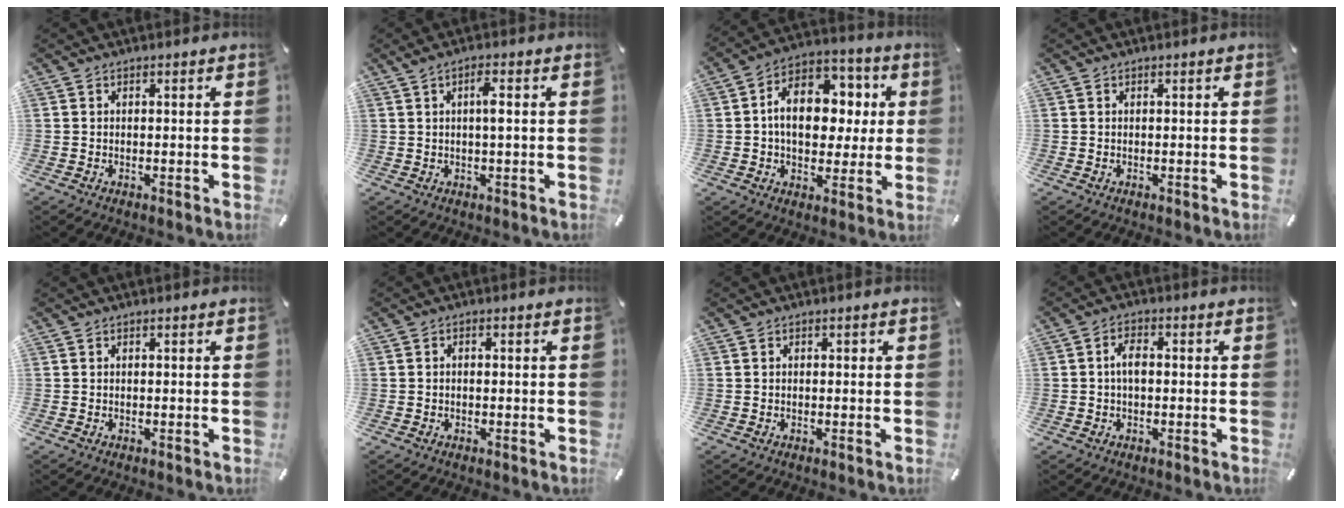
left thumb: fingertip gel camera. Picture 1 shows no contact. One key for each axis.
{"total": 3.6, "fx": 0.4, "fy": 0.4, "fz": 3.5, "tx": -0.069, "ty": 0.001, "tz": 0.005}
{"total": 14.4, "fx": 1.0, "fy": 10.5, "fz": 9.9, "tx": -0.156, "ty": -0.002, "tz": 0.018}
{"total": 0.0}
{"total": 0.0}
{"total": 0.9, "fx": -0.3, "fy": 0.6, "fz": 0.5, "tx": -0.010, "ty": 0.001, "tz": -0.008}
{"total": 0.5, "fx": -0.1, "fy": 0.5, "fz": 0.3, "tx": -0.004, "ty": 0.003, "tz": -0.004}
{"total": 3.5, "fx": -0.2, "fy": 2.0, "fz": 2.9, "tx": -0.063, "ty": 0.005, "tz": -0.007}